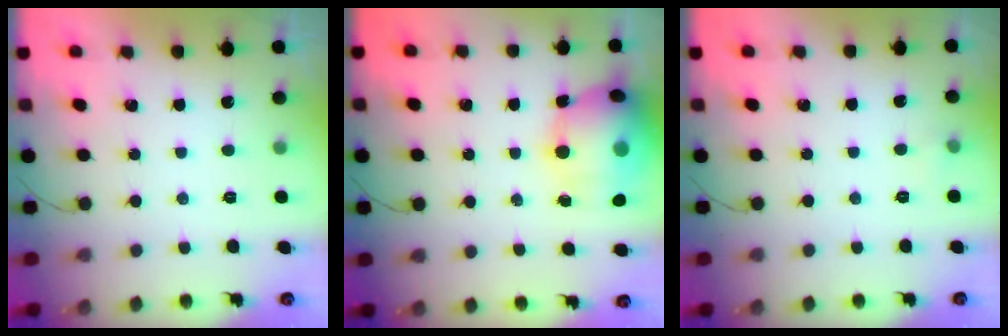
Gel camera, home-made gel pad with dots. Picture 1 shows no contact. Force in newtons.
{"total": 18.8, "press": 18.5, "slide": 3.3}
{"total": 3.4, "press": 3.2, "slide": 1.2}